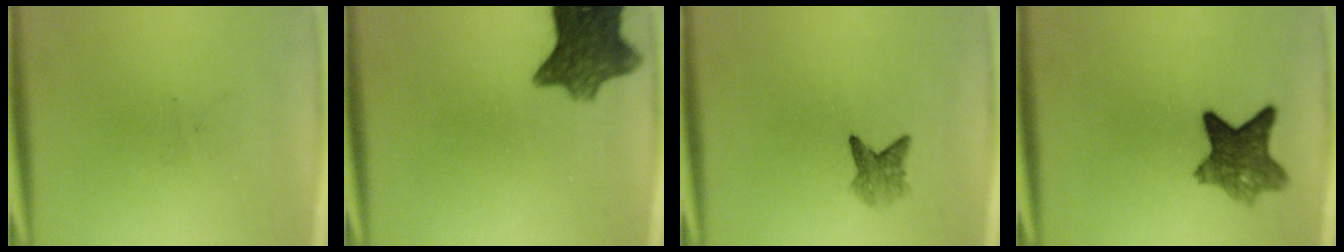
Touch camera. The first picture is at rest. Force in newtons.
{"total": 9.7}
{"total": 2.6}
{"total": 7.5}